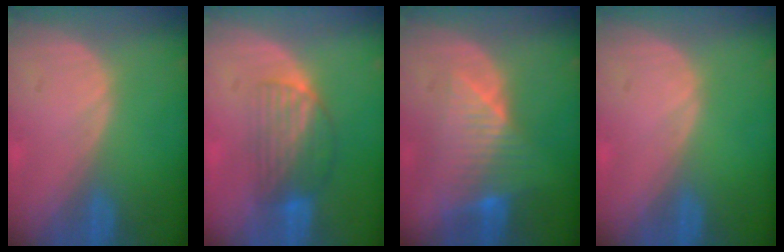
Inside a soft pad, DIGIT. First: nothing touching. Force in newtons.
{"total": 6.6, "press": 5.8, "slide": 3.0}
{"total": 7.9, "press": 6.9, "slide": 3.8}
{"total": 0.0}